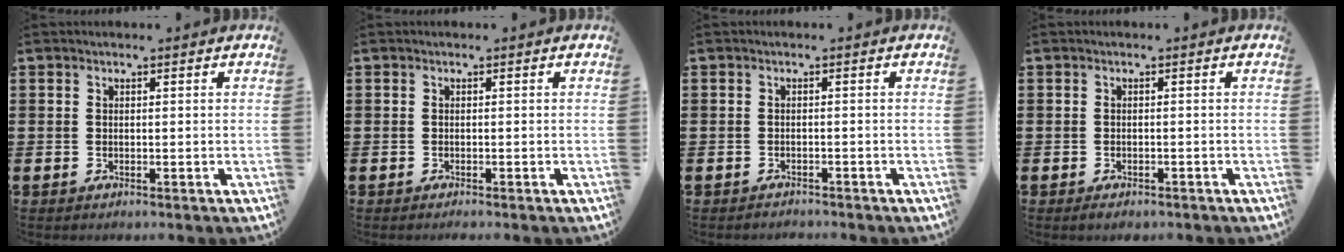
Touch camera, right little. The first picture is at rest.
{"total": 0.0}
{"total": 0.7, "force": [-0.7, 0.0, -0.1], "torque": [0.000, 0.001, -0.016]}
{"total": 0.6, "force": [-0.5, 0.2, 0.3], "torque": [-0.007, -0.001, -0.011]}